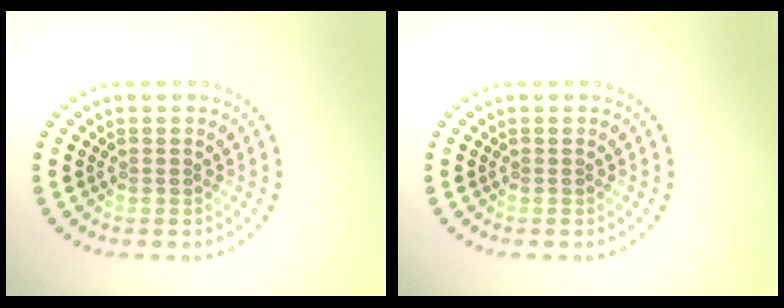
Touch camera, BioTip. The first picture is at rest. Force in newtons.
{"total": 0.0}